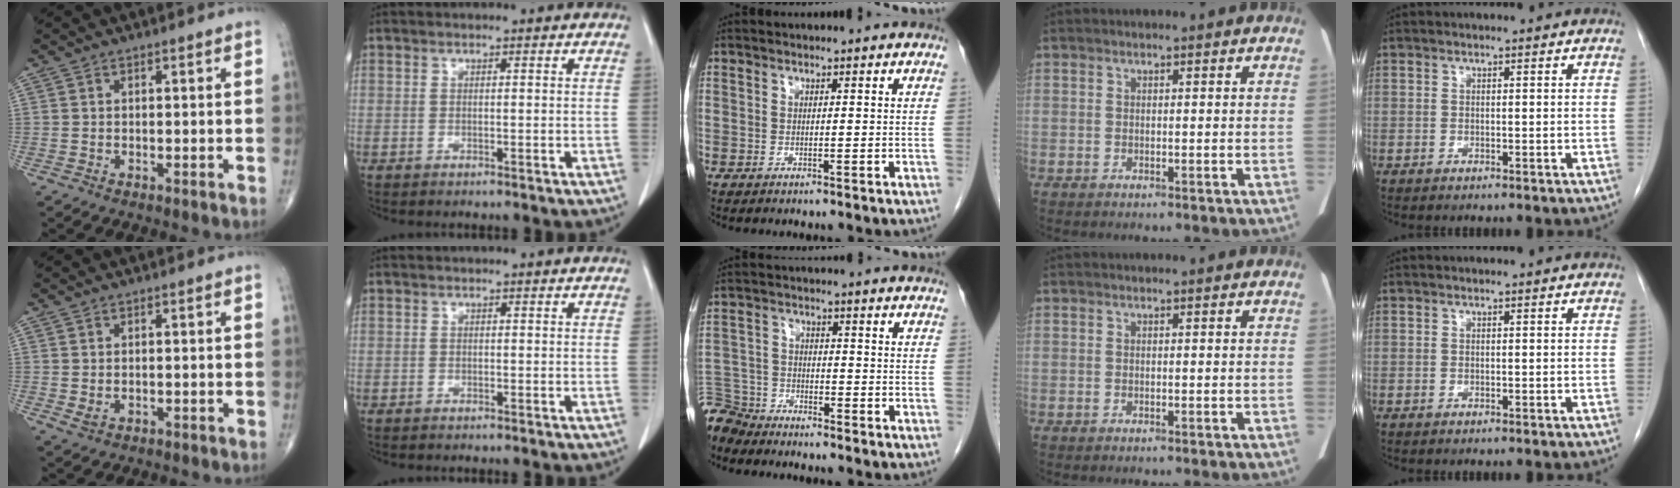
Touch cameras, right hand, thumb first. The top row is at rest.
{"thumb": {"total": 1.6, "force": [-0.2, 1.1, 1.1], "torque": [-0.020, -0.001, 0.002]}, "middle": {"total": 6.1, "force": [-6.0, 1.4, -0.1], "torque": [0.003, -0.006, -0.119]}}